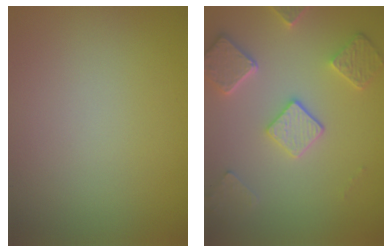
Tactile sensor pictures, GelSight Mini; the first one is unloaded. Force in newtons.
{"total": 4.9, "press": 3.9, "slide": 3.0}